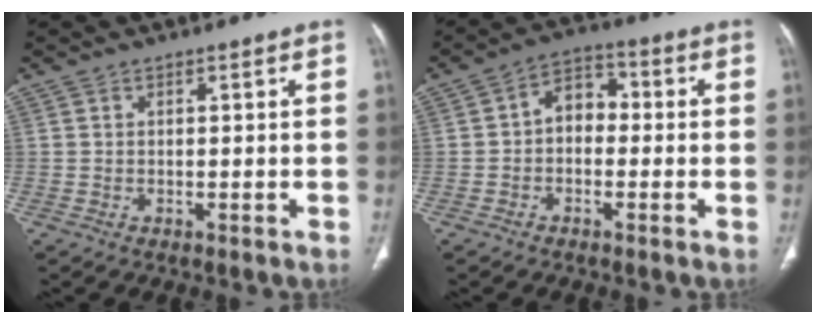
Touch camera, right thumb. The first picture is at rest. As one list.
[{"total": 6.2, "force": [-0.5, 4.5, 4.1], "torque": [-0.042, 0.026, -0.025]}]